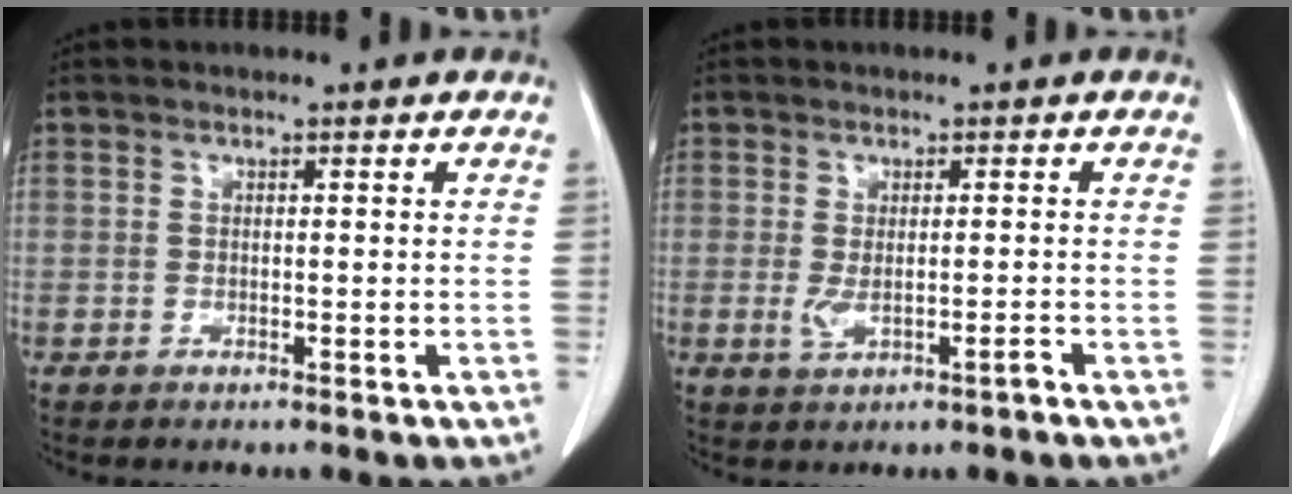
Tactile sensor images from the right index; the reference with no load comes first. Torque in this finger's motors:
{"motor_torque": [-0.01, 0.00, 0.03, -0.01]}